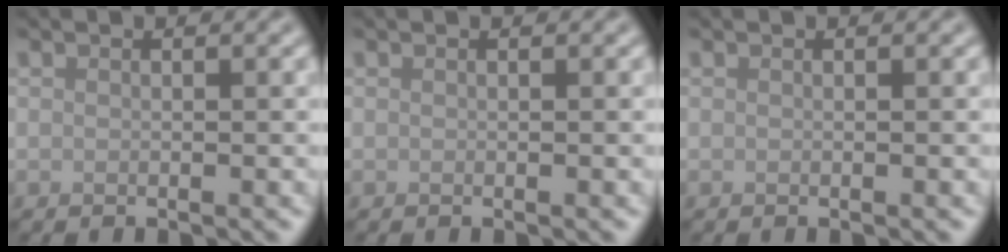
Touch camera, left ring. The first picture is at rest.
{"total": 0.0}
{"total": 0.0}